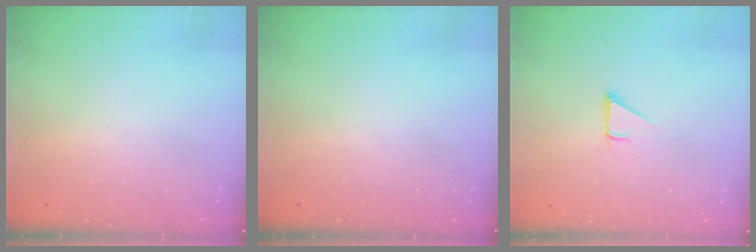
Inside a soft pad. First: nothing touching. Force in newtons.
{"total": 0.0}
{"total": 1.6, "press": 1.6, "slide": 0.2}